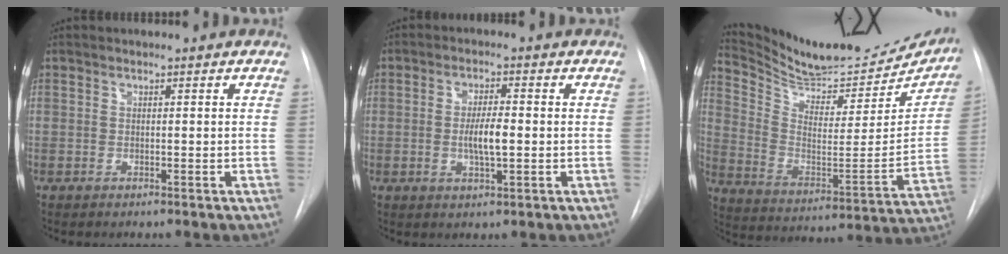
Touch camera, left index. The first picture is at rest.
{"total": 4.6, "force": [-1.3, 0.8, 4.3], "torque": [-0.083, -0.008, -0.019]}
{"total": 25.5, "force": [23.2, 6.4, 8.4], "torque": [-0.140, -0.063, 0.330]}